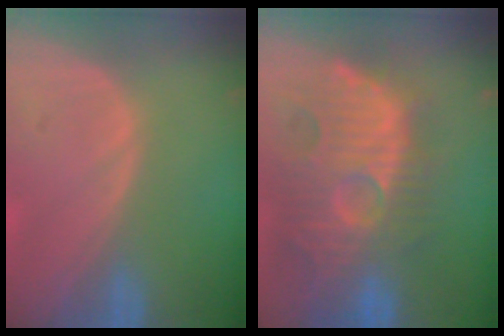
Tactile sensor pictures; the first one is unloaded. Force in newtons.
{"total": 13.3, "press": 12.4, "slide": 4.9}